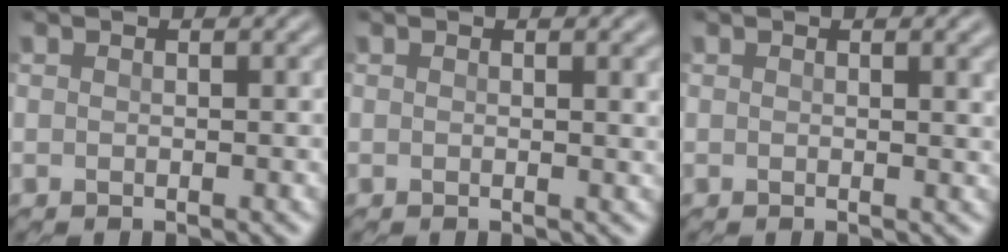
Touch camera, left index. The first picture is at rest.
{"total": 1.2, "force": [0.5, 0.4, 0.9], "torque": [-0.019, 0.000, 0.009]}
{"total": 1.5, "force": [0.6, 0.6, 1.2], "torque": [-0.024, 0.001, 0.011]}